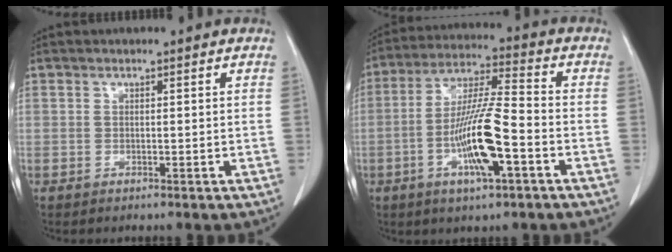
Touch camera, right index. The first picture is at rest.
{"total": 12.5, "force": [-4.2, 1.3, 11.7], "torque": [-0.226, -0.004, -0.077]}